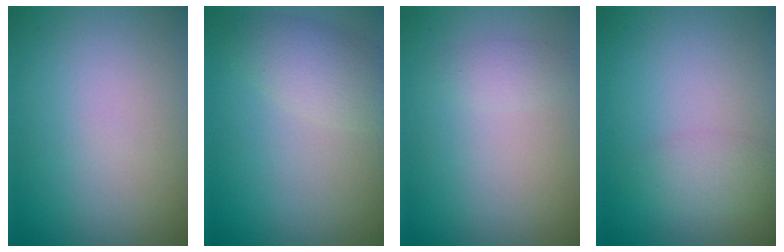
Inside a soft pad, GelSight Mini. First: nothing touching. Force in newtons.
{"total": 3.3, "press": 3.3, "slide": 0.2}
{"total": 1.2, "press": 1.2, "slide": 0.1}
{"total": 1.7, "press": 1.7, "slide": 0.1}